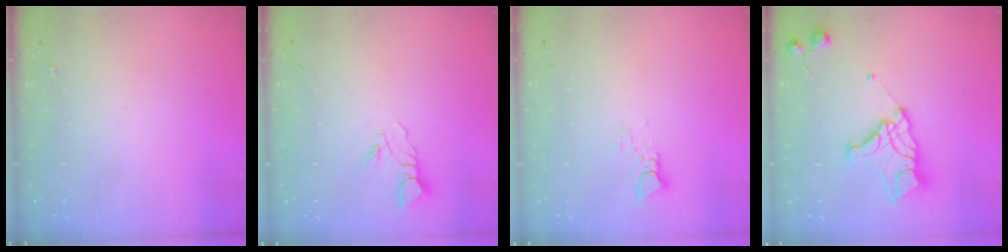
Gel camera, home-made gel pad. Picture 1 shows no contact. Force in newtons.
{"total": 4.3, "press": 4.3, "slide": 0.3}
{"total": 3.6, "press": 3.6, "slide": 0.2}
{"total": 15.7, "press": 15.6, "slide": 1.3}